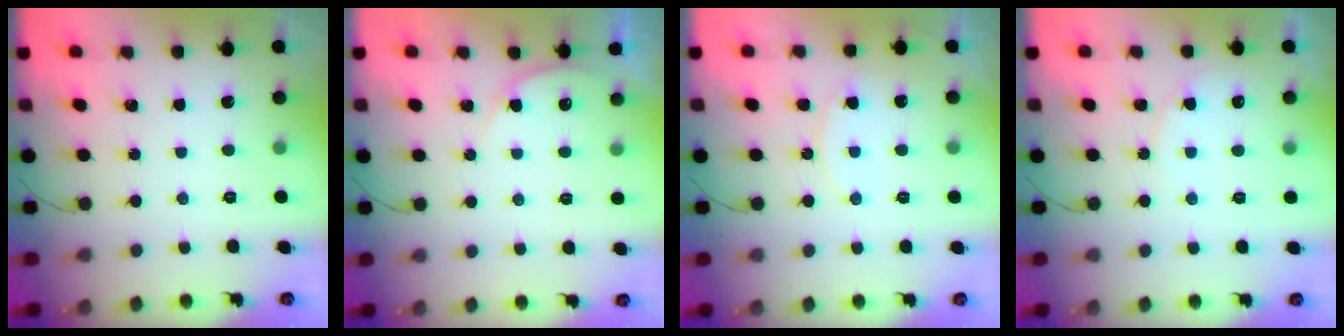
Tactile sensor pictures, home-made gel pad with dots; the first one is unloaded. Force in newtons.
{"total": 3.8, "press": 3.8, "slide": 0.3}
{"total": 6.7, "press": 6.7, "slide": 0.6}
{"total": 5.1, "press": 5.1, "slide": 0.3}